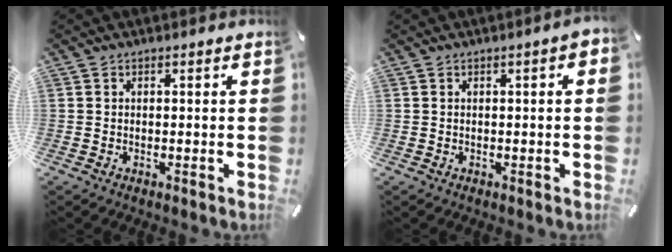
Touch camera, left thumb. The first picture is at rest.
{"total": 2.0, "force": [0.0, 0.5, 1.9], "torque": [-0.032, 0.003, -0.001]}